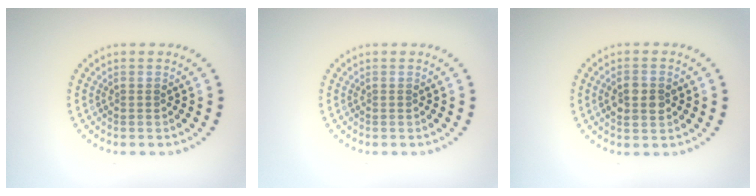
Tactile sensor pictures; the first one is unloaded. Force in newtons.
{"total": 0.0}
{"total": 2.7, "press": 2.7, "slide": 0.2}